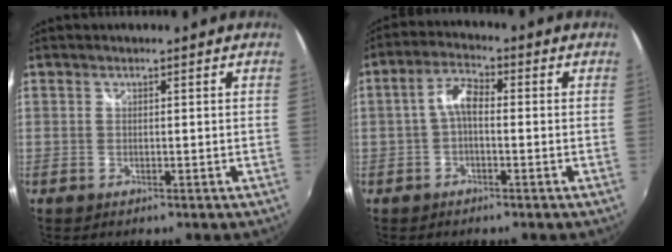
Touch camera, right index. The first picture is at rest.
{"total": 4.4, "force": [-0.8, 2.1, 3.8], "torque": [-0.079, 0.017, -0.017]}